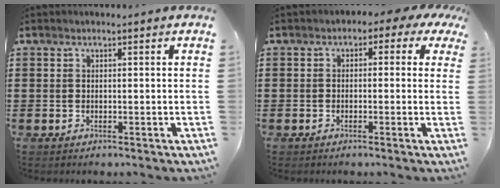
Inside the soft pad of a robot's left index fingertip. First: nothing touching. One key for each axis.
{"total": 2.0, "fx": -1.0, "fy": 1.5, "fz": 0.9, "tx": -0.021, "ty": 0.010, "tz": -0.023}